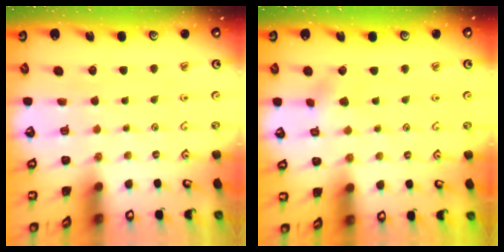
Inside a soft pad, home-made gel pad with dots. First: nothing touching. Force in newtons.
{"total": 4.0, "press": 4.0, "slide": 0.4}